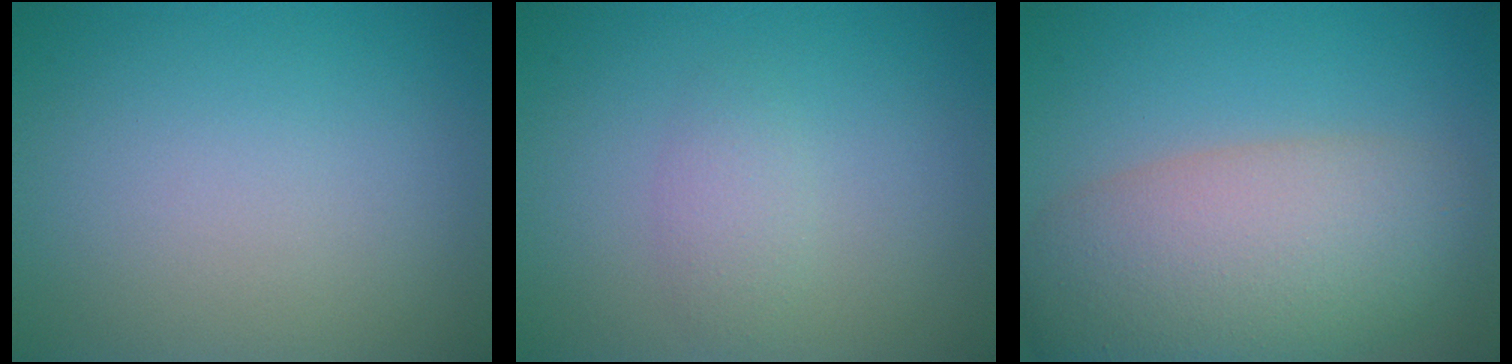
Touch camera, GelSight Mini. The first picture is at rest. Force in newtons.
{"total": 1.7, "press": 1.7, "slide": 0.0}
{"total": 9.2, "press": 9.2, "slide": 0.4}